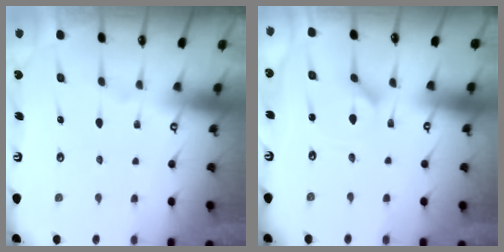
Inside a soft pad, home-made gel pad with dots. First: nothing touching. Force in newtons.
{"total": 2.7, "press": 2.6, "slide": 0.4}